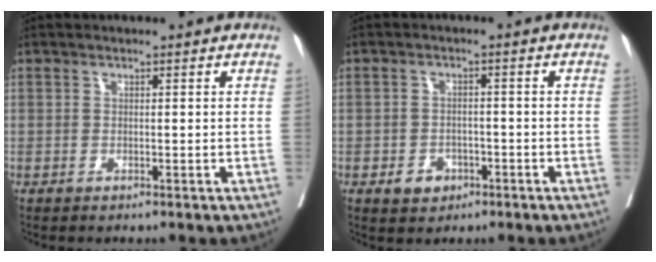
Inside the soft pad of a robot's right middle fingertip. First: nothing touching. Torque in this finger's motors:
{"motor_torque": [0.74, -0.63, 0.21, 0.02]}